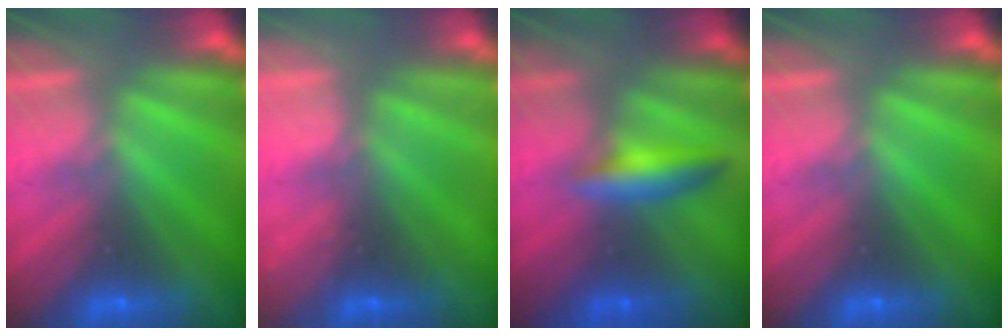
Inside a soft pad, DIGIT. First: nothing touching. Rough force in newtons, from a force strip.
{"total": 2.3}
{"total": 2.4}
{"total": 0.0}